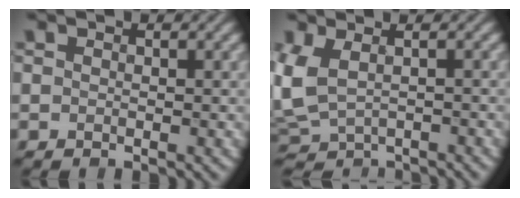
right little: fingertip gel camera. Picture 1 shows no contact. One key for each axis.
{"total": 3.8, "fx": -0.1, "fy": 2.6, "fz": 2.8, "tx": -0.081, "ty": -0.015, "tz": 0.012}